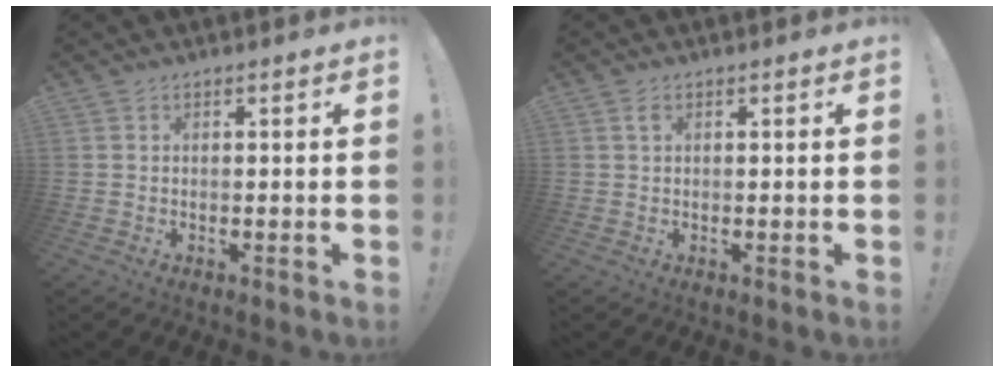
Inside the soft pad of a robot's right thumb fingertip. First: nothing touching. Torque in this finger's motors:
{"motor_torque": [-0.12, 0.04, 0.35, -0.27, 0.05]}